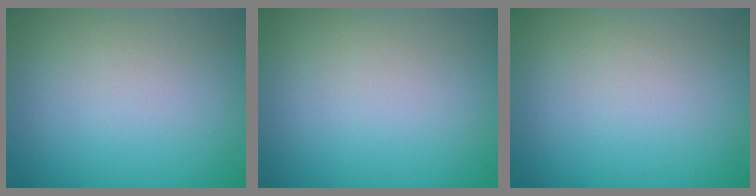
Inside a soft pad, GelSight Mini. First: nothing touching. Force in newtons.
{"total": 0.0}
{"total": 0.0}